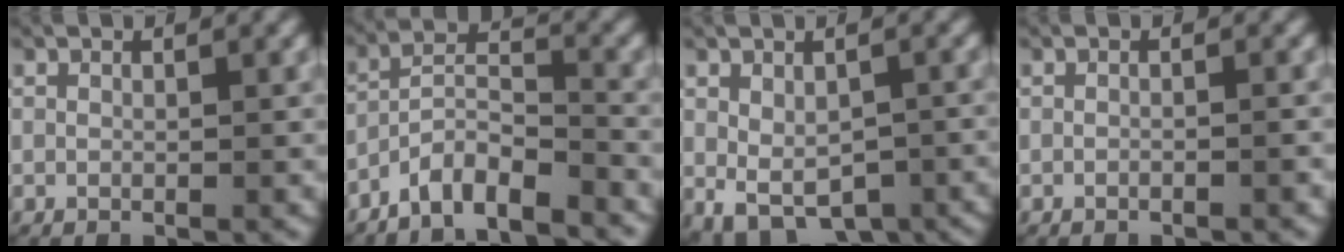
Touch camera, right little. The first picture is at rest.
{"total": 9.3, "force": [-7.2, 4.8, 3.3], "torque": [-0.065, -0.017, -0.128]}
{"total": 7.3, "force": [-5.5, 3.6, 3.2], "torque": [-0.058, -0.035, -0.074]}
{"total": 0.7, "force": [-0.6, -0.1, 0.4], "torque": [-0.008, 0.003, -0.011]}